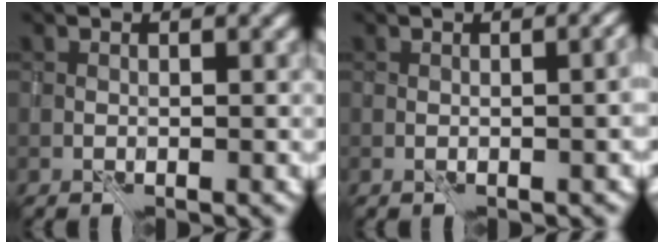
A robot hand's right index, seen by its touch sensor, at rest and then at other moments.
{"total": 3.8, "force": [-0.7, 1.7, 3.3], "torque": [-0.013, 0.003, 0.003]}